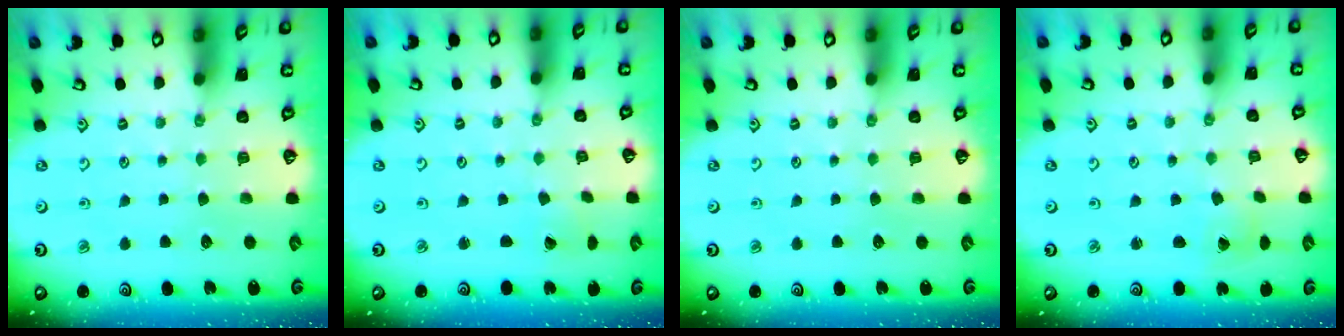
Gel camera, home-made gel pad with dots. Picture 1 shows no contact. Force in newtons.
{"total": 0.6, "press": 0.6, "slide": 0.1}
{"total": 0.0}
{"total": 2.1, "press": 2.1, "slide": 0.1}